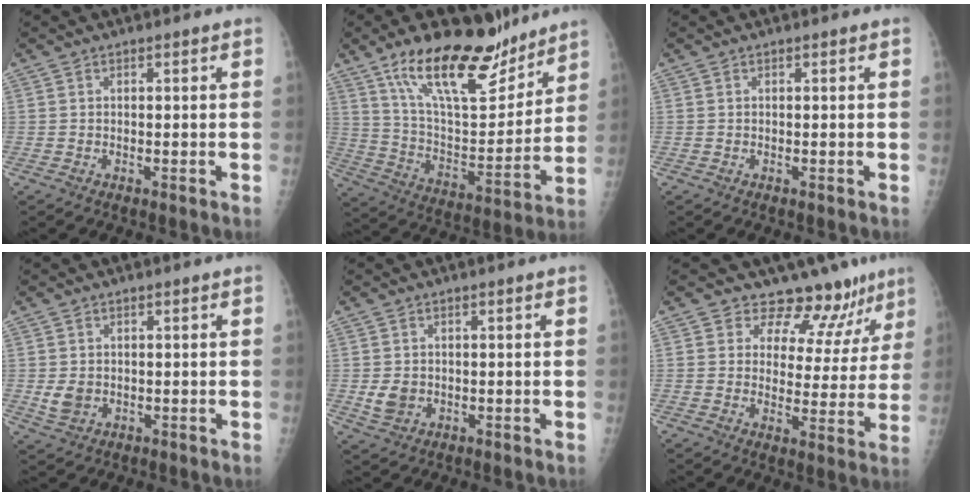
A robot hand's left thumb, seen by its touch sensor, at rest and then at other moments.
{"total": 22.1, "force": [15.5, 8.3, 13.3], "torque": [-0.175, -0.079, 0.266]}
{"total": 0.0}
{"total": 3.4, "force": [-0.2, 2.8, 2.0], "torque": [-0.030, -0.004, 0.004]}
{"total": 3.7, "force": [-0.4, 3.1, 2.1], "torque": [-0.028, -0.002, 0.000]}
{"total": 11.9, "force": [10.0, 5.5, 3.1], "torque": [0.005, -0.066, 0.122]}